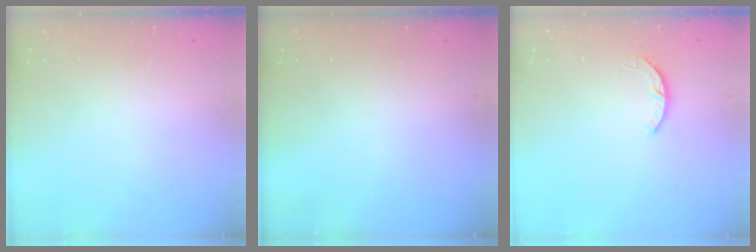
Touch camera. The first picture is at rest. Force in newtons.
{"total": 0.0}
{"total": 3.3, "press": 3.3, "slide": 0.5}